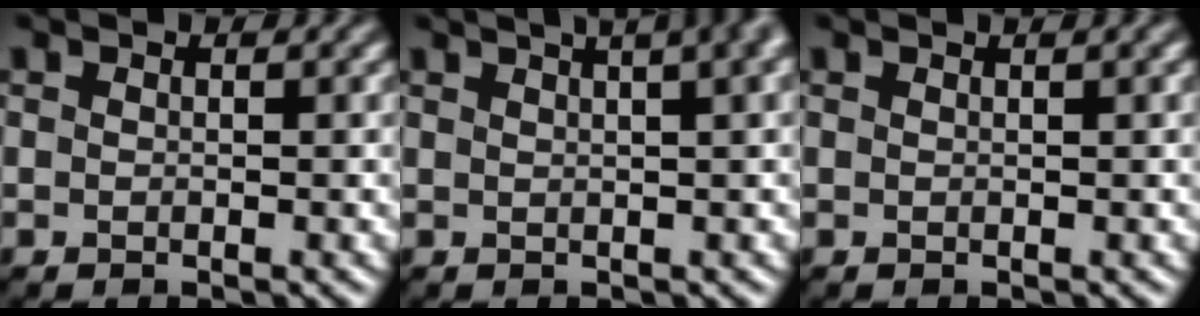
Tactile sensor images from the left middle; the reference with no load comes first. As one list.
[{"total": 12.6, "force": [7.2, 5.7, 8.6], "torque": [-0.042, 0.080, 0.059]}, {"total": 1.6, "force": [1.0, 0.6, 1.1], "torque": [-0.002, 0.007, -0.002]}]